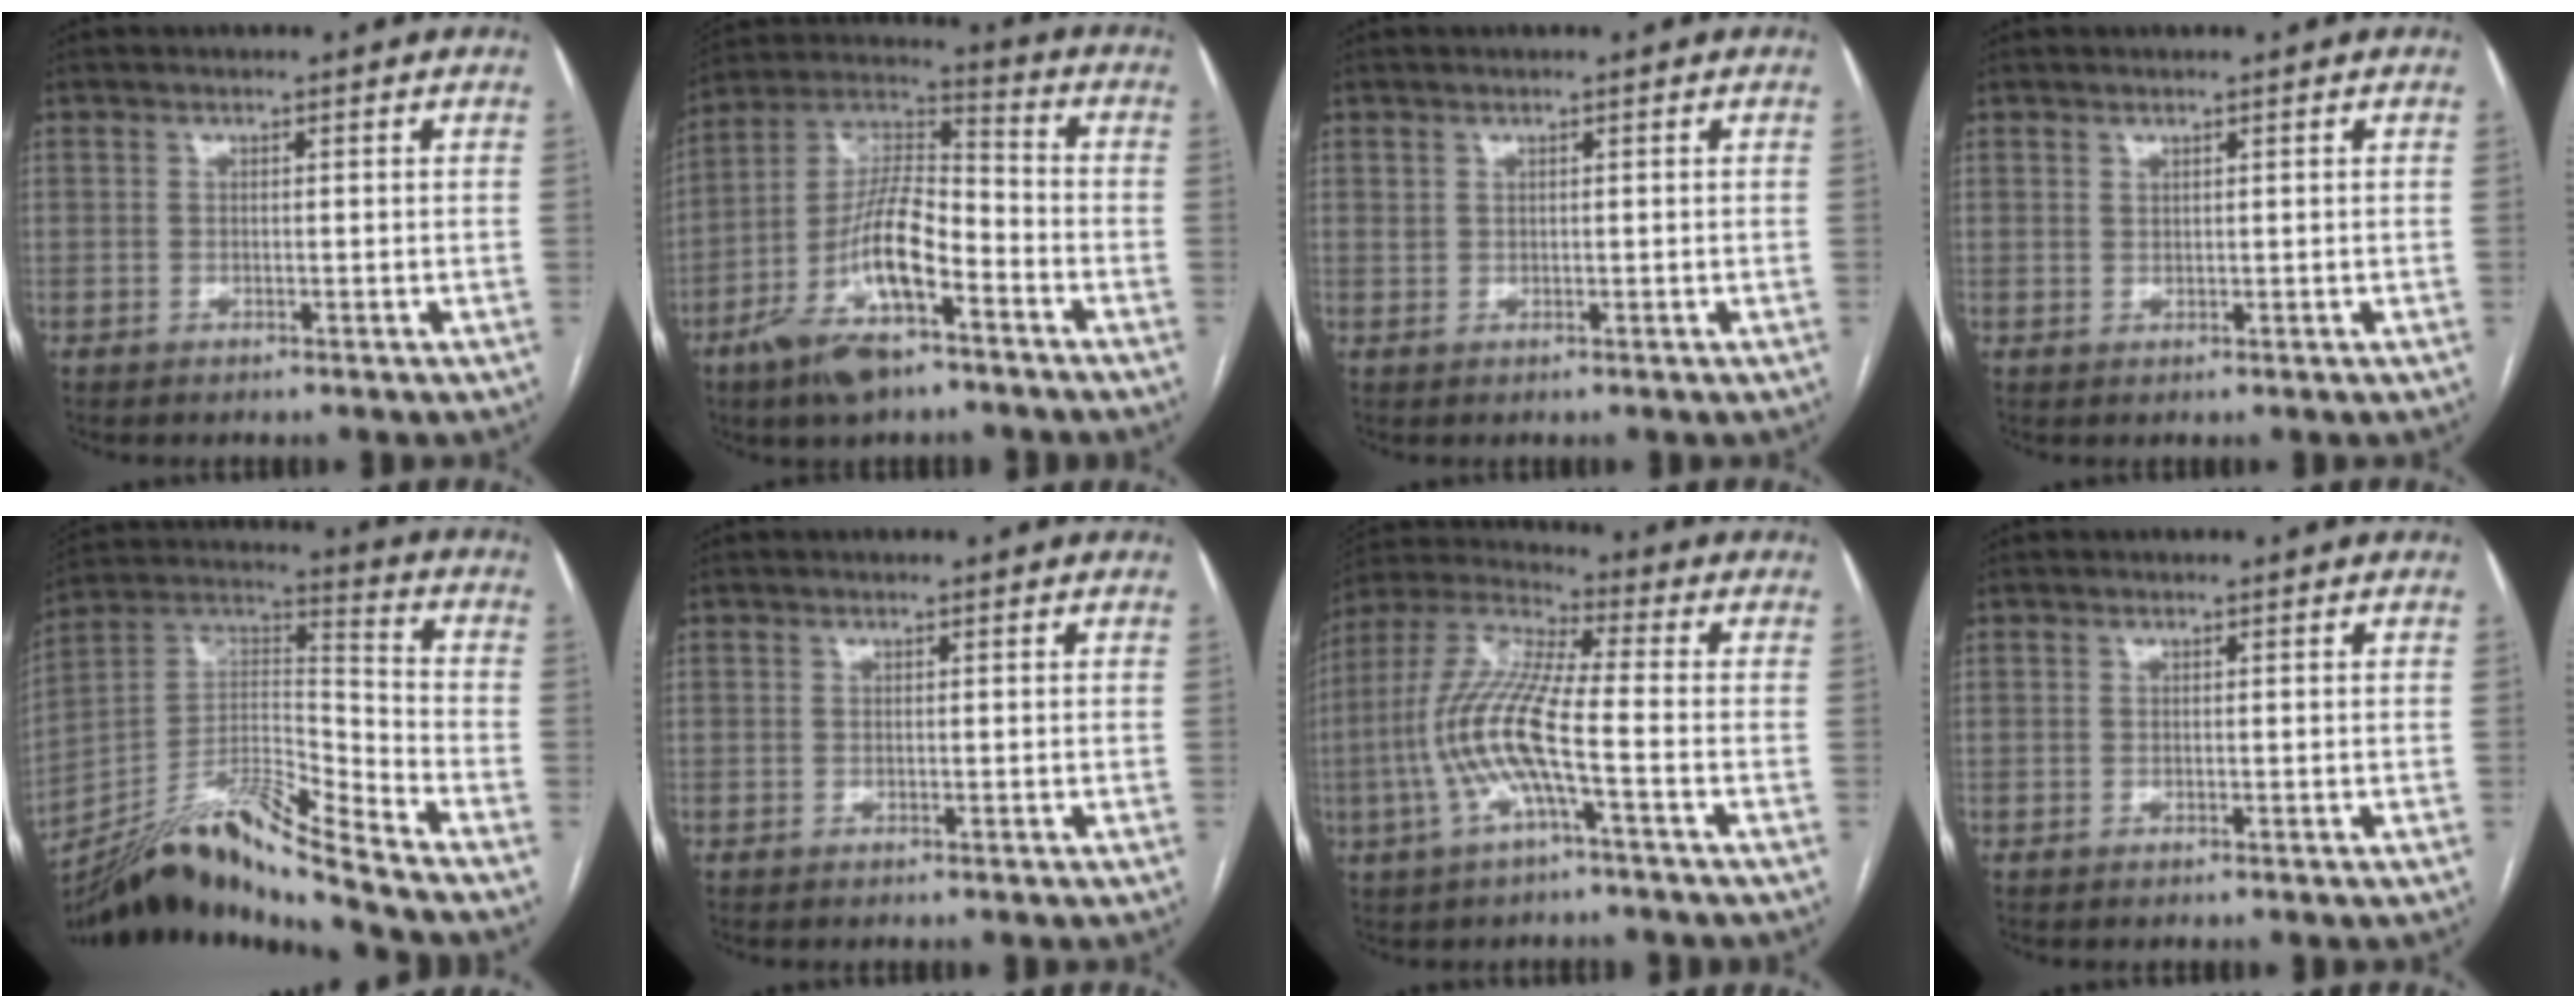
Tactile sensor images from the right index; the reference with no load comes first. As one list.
[{"total": 15.3, "force": [-7.4, 4.2, 12.6], "torque": [-0.257, 0.002, -0.131]}, {"total": 0.5, "force": [0.4, 0.3, 0.1], "torque": [0.000, 0.004, 0.009]}, {"total": 0.6, "force": [0.5, 0.1, 0.2], "torque": [-0.006, -0.007, 0.011]}, {"total": 16.6, "force": [-14.7, -1.7, 7.7], "torque": [-0.145, 0.034, -0.262]}, {"total": 0.0}, {"total": 12.1, "force": [-3.0, 1.4, 11.6], "torque": [-0.257, 0.011, -0.067]}, {"total": 0.0}]